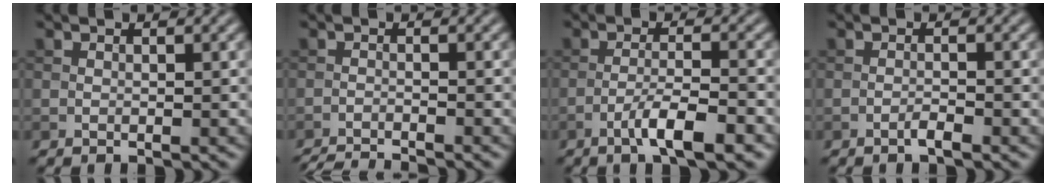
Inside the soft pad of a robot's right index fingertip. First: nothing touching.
{"total": 4.6, "force": [-4.4, 0.5, 1.4], "torque": [-0.023, -0.014, -0.075]}
{"total": 4.7, "force": [-2.7, 0.7, 3.7], "torque": [-0.067, 0.005, -0.050]}
{"total": 1.1, "force": [-0.8, 0.1, 0.8], "torque": [-0.014, 0.003, -0.017]}